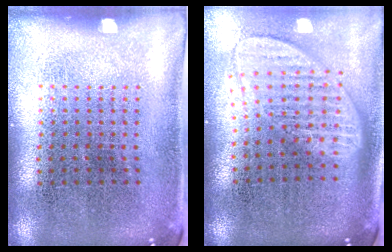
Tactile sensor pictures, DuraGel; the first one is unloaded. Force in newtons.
{"total": 2.1, "press": 1.6, "slide": 1.4}